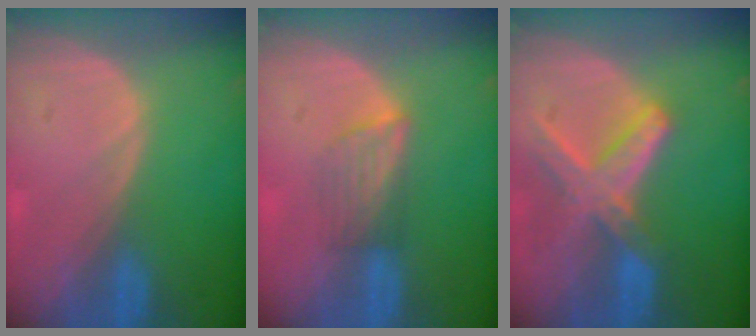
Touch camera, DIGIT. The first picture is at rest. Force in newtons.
{"total": 3.7, "press": 3.5, "slide": 1.3}
{"total": 8.2, "press": 7.1, "slide": 4.0}